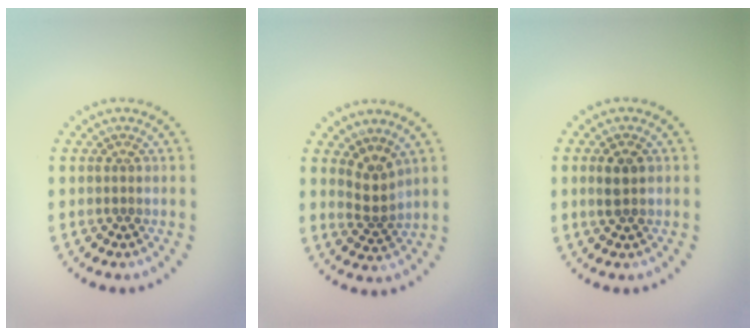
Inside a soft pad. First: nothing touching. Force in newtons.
{"total": 2.4, "press": 1.7, "slide": 1.7}
{"total": 1.8, "press": 1.8, "slide": 0.4}